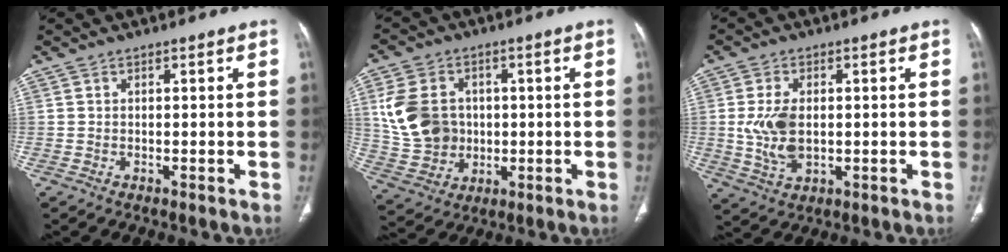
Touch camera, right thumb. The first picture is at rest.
{"total": 13.0, "force": [1.6, 10.8, 7.1], "torque": [-0.118, 0.003, 0.043]}
{"total": 7.9, "force": [0.1, 4.8, 6.3], "torque": [-0.128, -0.003, 0.009]}